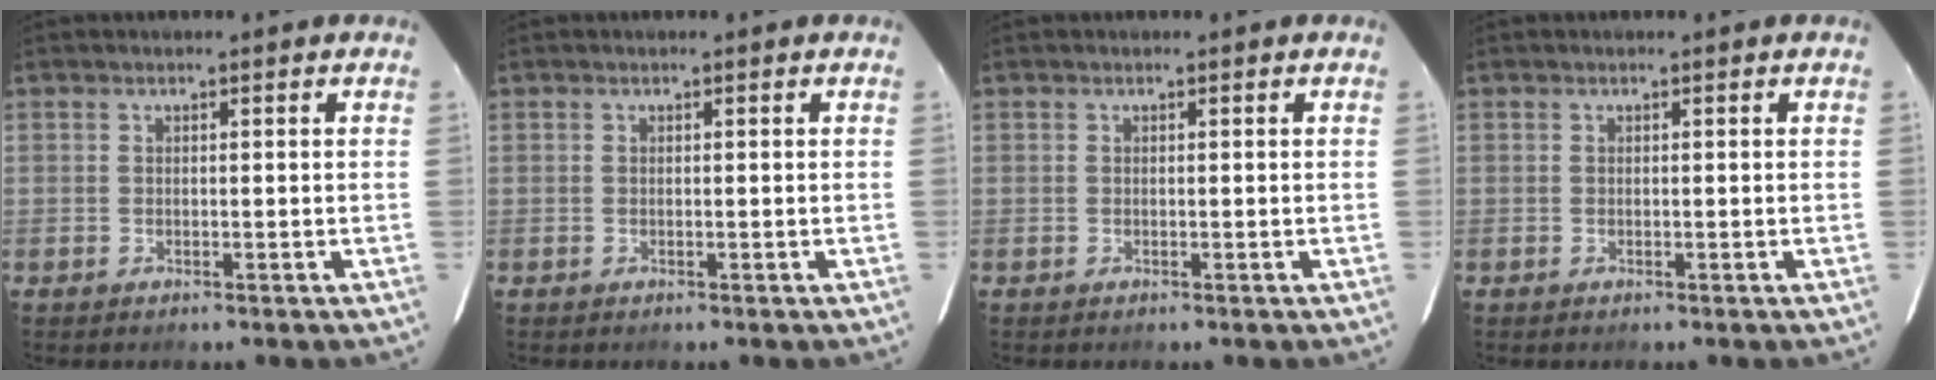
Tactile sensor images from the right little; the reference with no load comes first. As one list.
[{"total": 0.0}, {"total": 0.0}, {"total": 0.0}]